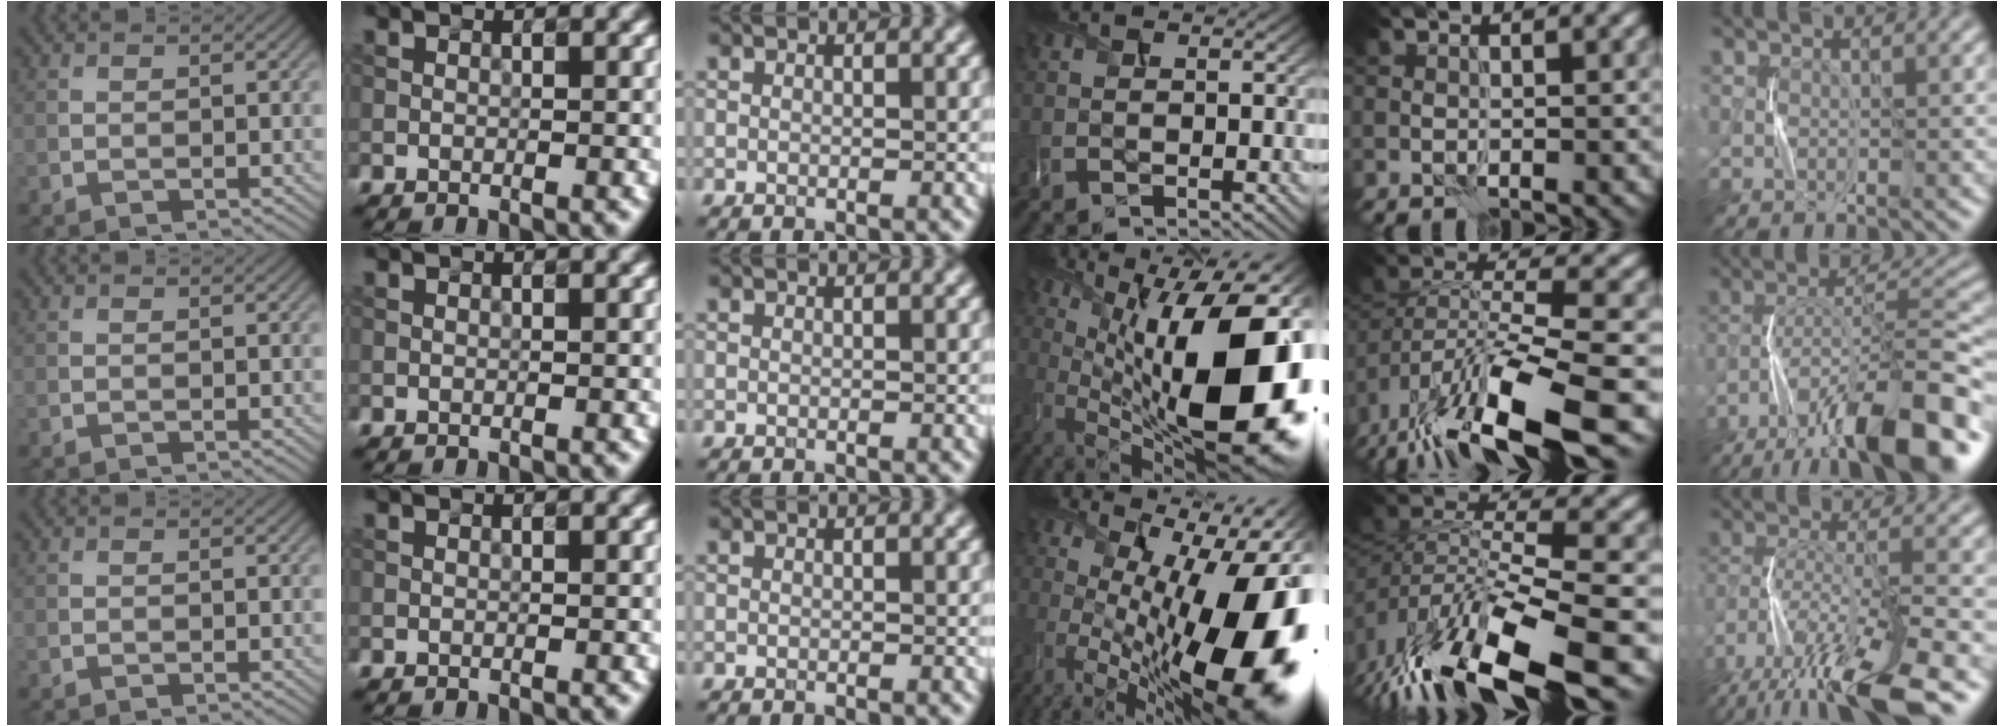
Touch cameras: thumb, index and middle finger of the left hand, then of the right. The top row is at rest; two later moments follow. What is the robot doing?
{"motion": "press", "object": "grip strengthener"}